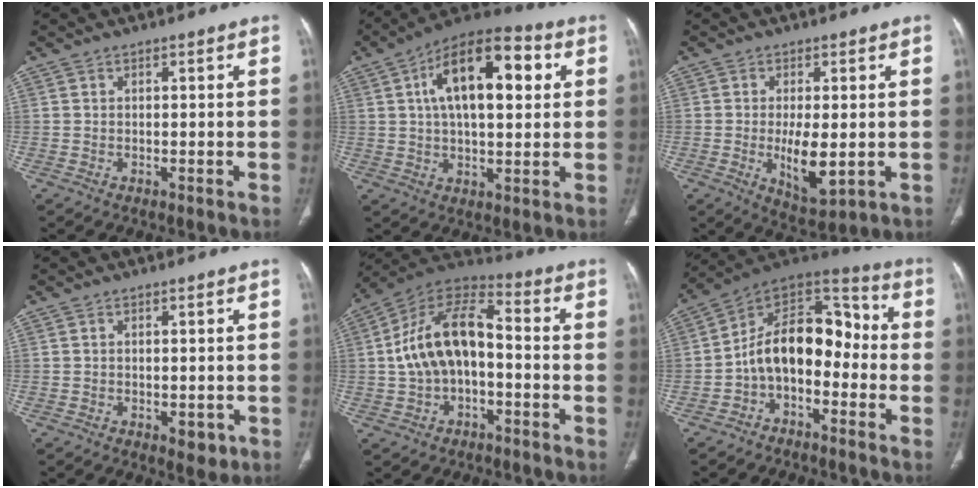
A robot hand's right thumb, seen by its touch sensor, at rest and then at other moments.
{"total": 18.3, "force": [4.7, 8.7, 15.4], "torque": [-0.222, 0.018, 0.067]}
{"total": 8.4, "force": [-1.1, 3.3, 7.6], "torque": [-0.124, -0.020, -0.007]}
{"total": 3.2, "force": [-1.1, 1.8, 2.4], "torque": [-0.021, -0.001, -0.005]}
{"total": 15.1, "force": [-0.9, 8.6, 12.4], "torque": [-0.219, 0.049, -0.024]}
{"total": 14.9, "force": [-3.0, 9.5, 11.1], "torque": [-0.147, 0.081, -0.063]}